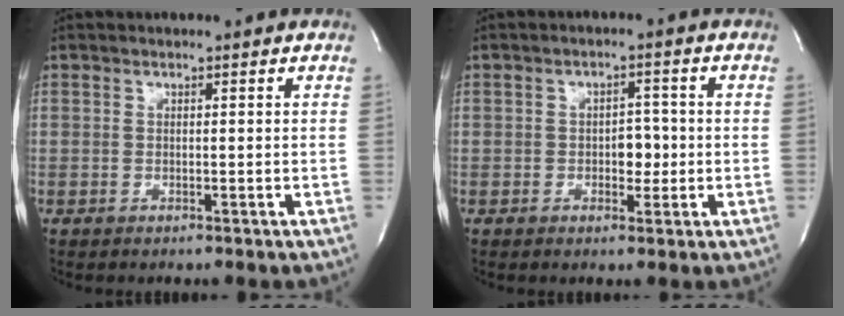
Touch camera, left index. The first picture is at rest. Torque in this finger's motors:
{"motor_torque": [0.17, -0.14, 0.01, 0.01]}